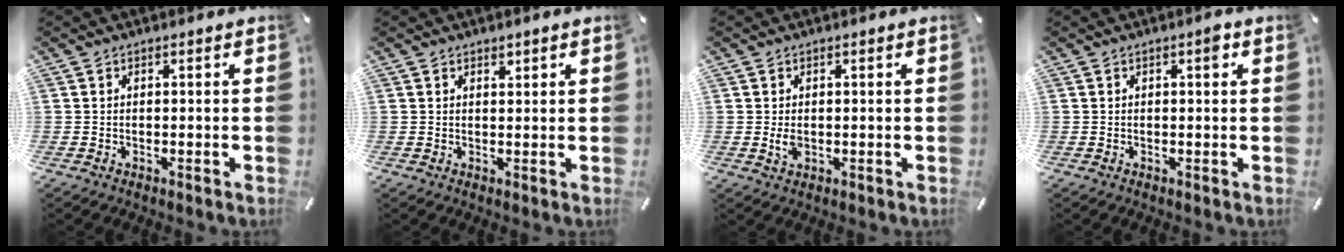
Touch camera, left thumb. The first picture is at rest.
{"total": 1.0, "force": [0.8, 0.5, 0.3], "torque": [-0.007, -0.002, 0.016]}
{"total": 2.4, "force": [0.0, 1.4, 1.9], "torque": [-0.044, -0.001, -0.003]}
{"total": 2.1, "force": [0.7, 0.8, 1.9], "torque": [-0.015, -0.001, 0.003]}